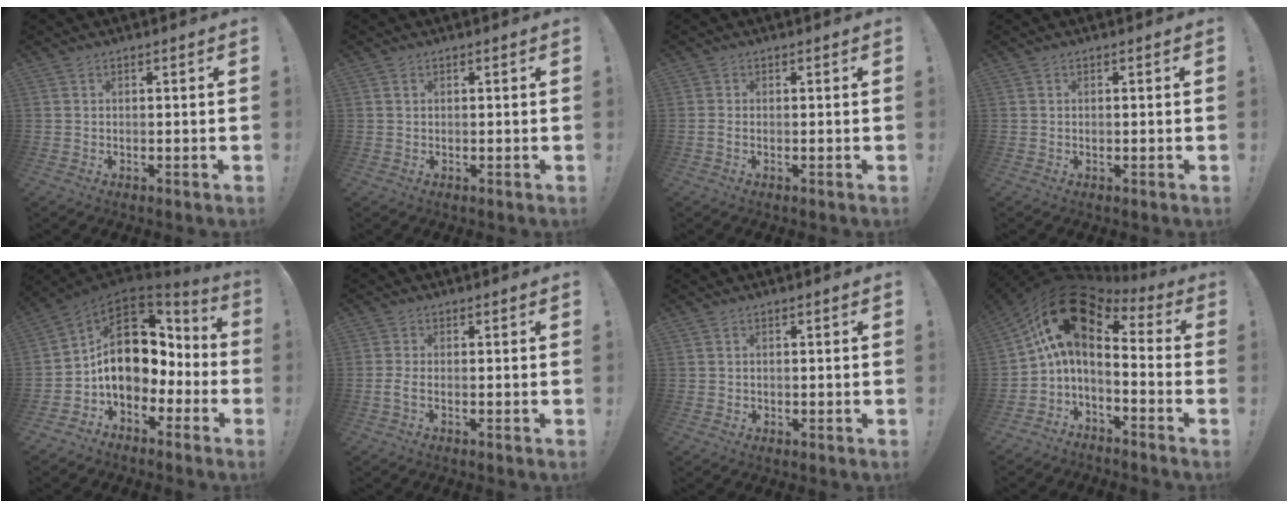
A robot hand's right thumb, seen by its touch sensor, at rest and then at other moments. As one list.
[{"total": 0.6, "force": [0.4, 0.4, 0.3], "torque": [0.003, -0.001, 0.005]}, {"total": 0.9, "force": [-0.2, 0.5, 0.7], "torque": [-0.014, 0.002, -0.003]}, {"total": 0.0}, {"total": 16.9, "force": [2.2, 12.2, 11.5], "torque": [-0.164, -0.009, 0.062]}, {"total": 2.0, "force": [-0.7, 0.8, 1.8], "torque": [-0.030, 0.005, -0.011]}, {"total": 0.8, "force": [0.2, 0.8, 0.0], "torque": [-0.003, 0.004, 0.003]}, {"total": 15.1, "force": [5.0, 7.5, 12.1], "torque": [-0.217, -0.026, 0.093]}]